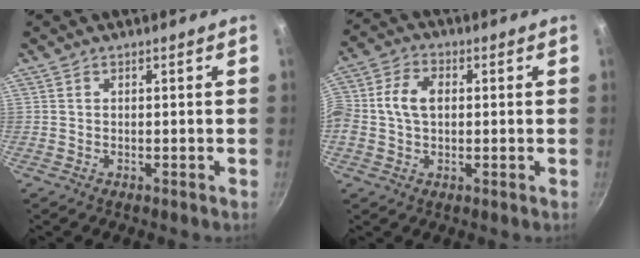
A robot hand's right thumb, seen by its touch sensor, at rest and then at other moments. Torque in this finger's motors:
{"motor_torque": [-0.06, 1.11, 0.87, -0.79, 0.47]}